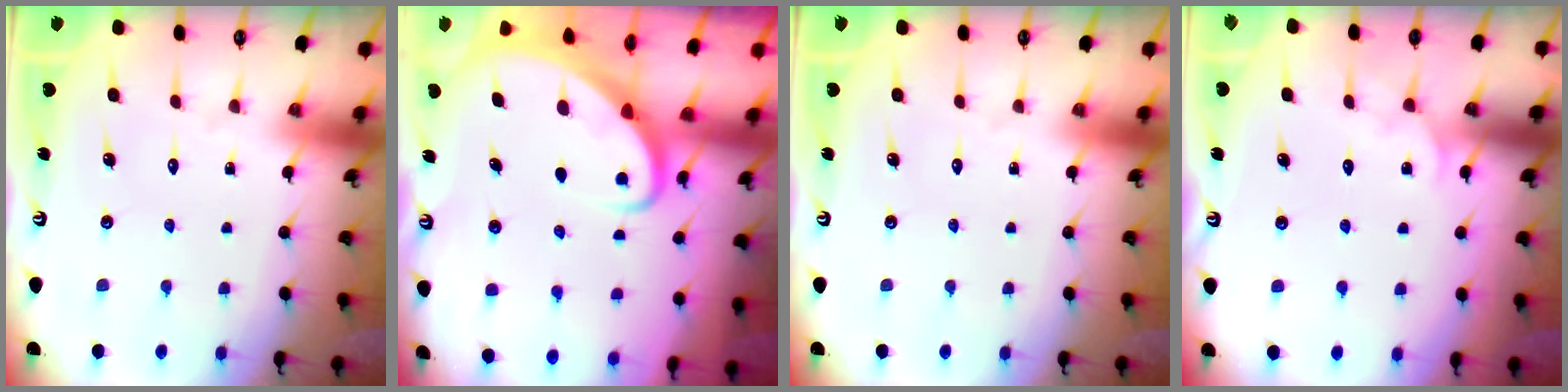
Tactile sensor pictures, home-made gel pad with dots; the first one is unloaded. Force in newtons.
{"total": 2.8, "press": 2.8, "slide": 0.3}
{"total": 0.0}
{"total": 3.0, "press": 3.0, "slide": 0.3}